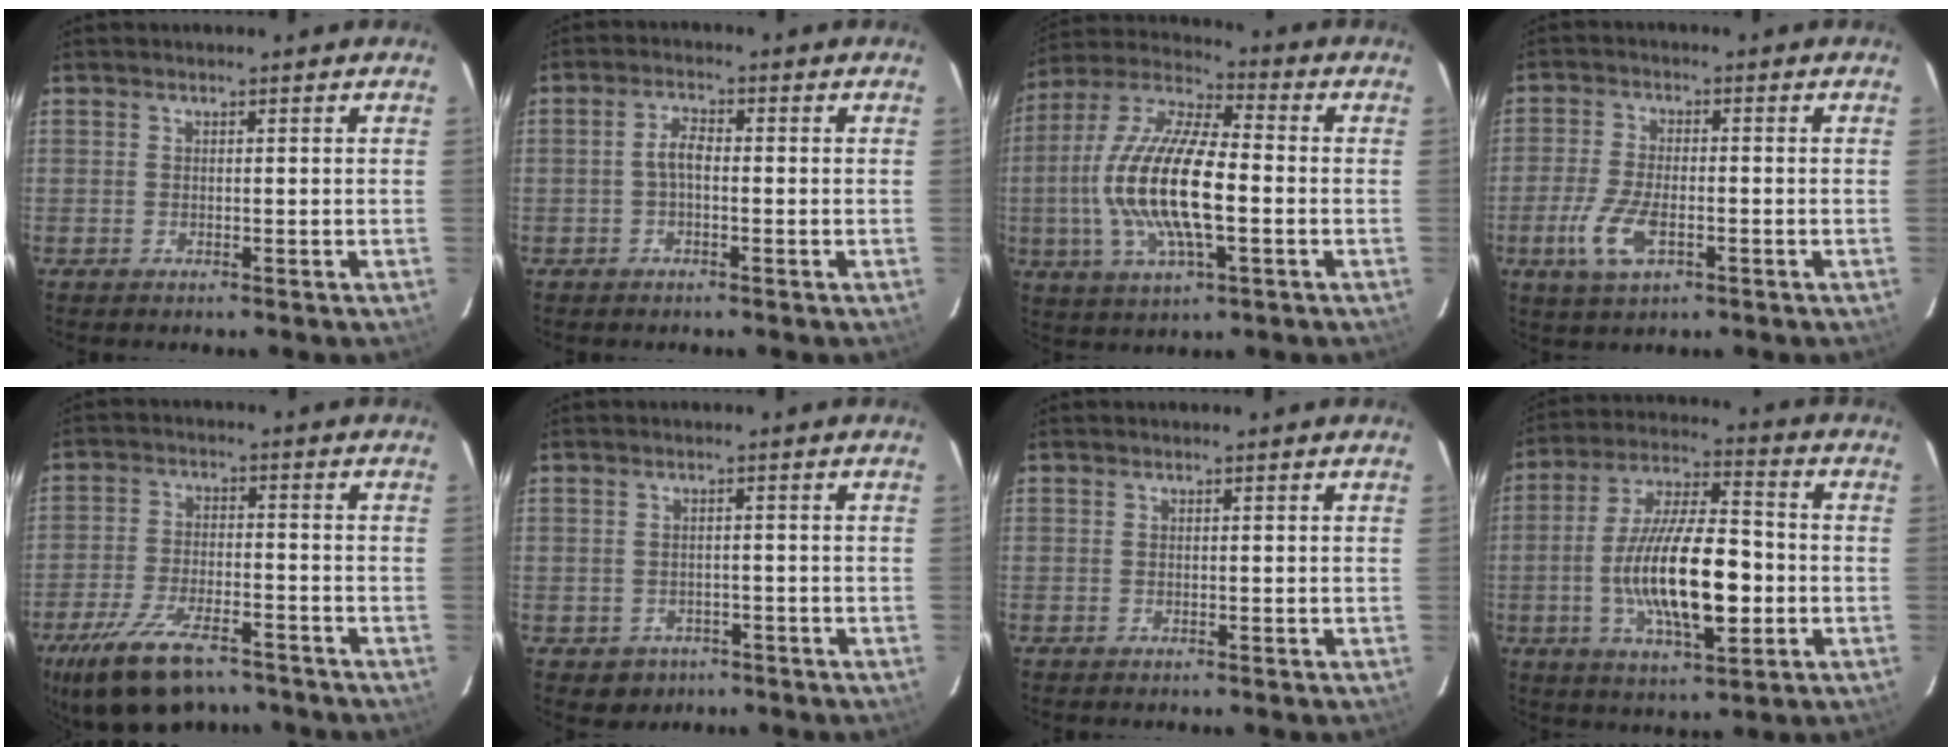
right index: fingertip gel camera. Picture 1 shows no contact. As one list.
[{"total": 2.9, "force": [-0.5, 1.3, 2.5], "torque": [-0.053, 0.010, -0.010]}, {"total": 18.2, "force": [-2.4, 6.0, 17.0], "torque": [-0.340, -0.001, -0.052]}, {"total": 8.0, "force": [-3.0, 3.5, 6.5], "torque": [-0.148, -0.010, -0.056]}, {"total": 15.3, "force": [-11.1, 6.2, 8.6], "torque": [-0.188, -0.024, -0.189]}, {"total": 4.0, "force": [-2.0, 3.5, 0.7], "torque": [-0.026, 0.006, -0.018]}, {"total": 0.0}, {"total": 17.8, "force": [-3.3, 5.9, 16.5], "torque": [-0.309, -0.001, -0.056]}]